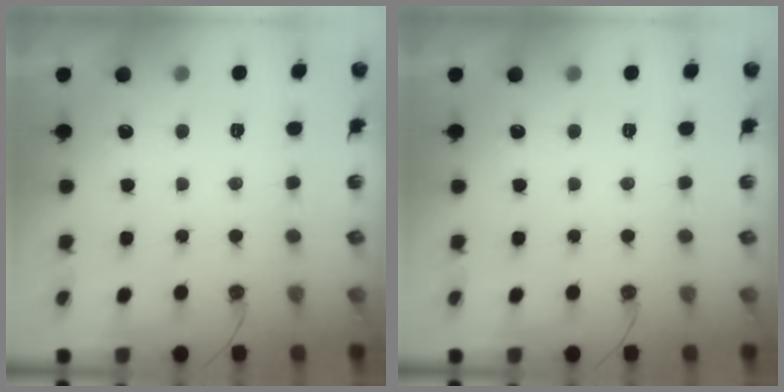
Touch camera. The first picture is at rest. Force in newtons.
{"total": 0.0}